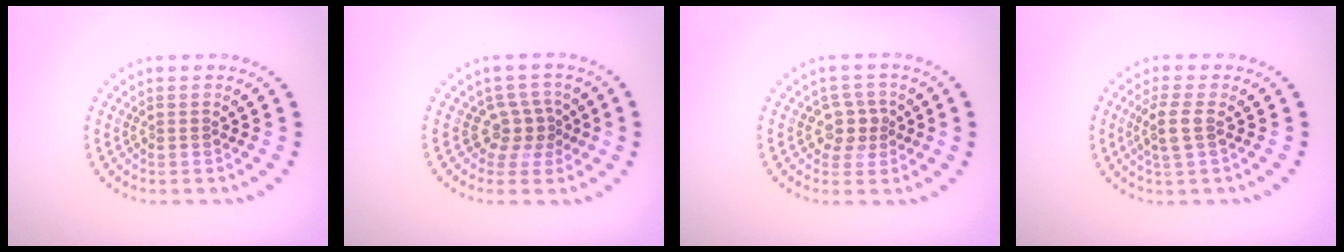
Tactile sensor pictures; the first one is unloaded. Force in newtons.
{"total": 2.6, "press": 1.8, "slide": 1.9}
{"total": 2.5, "press": 2.2, "slide": 1.2}
{"total": 2.3, "press": 2.1, "slide": 1.0}